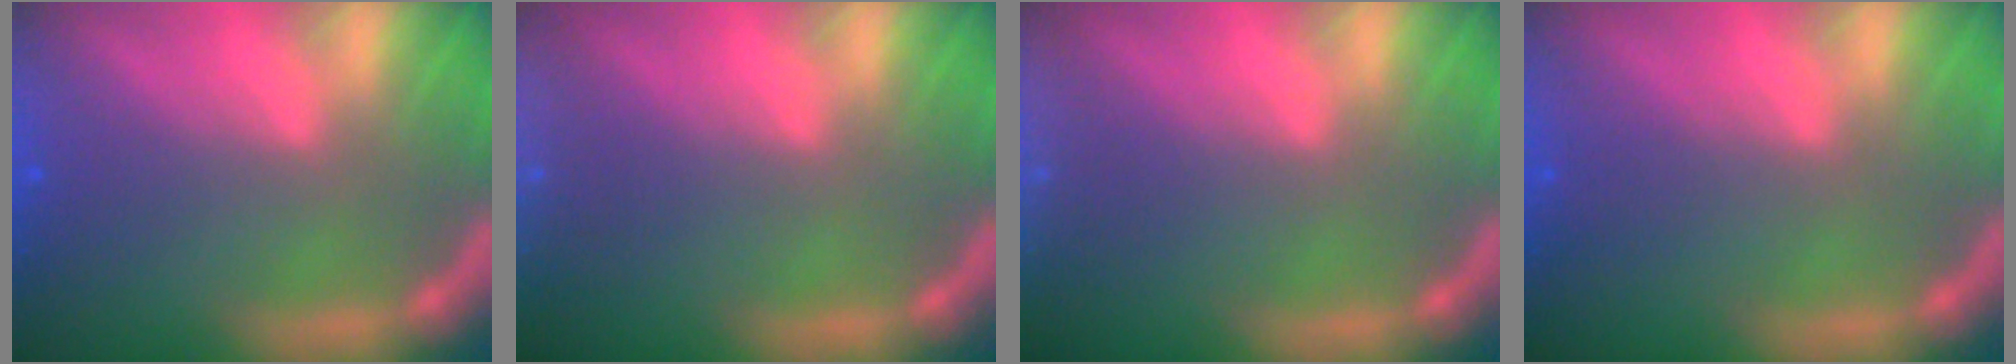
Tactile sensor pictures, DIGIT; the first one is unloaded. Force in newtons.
{"total": 9.5}
{"total": 7.9}
{"total": 0.0}